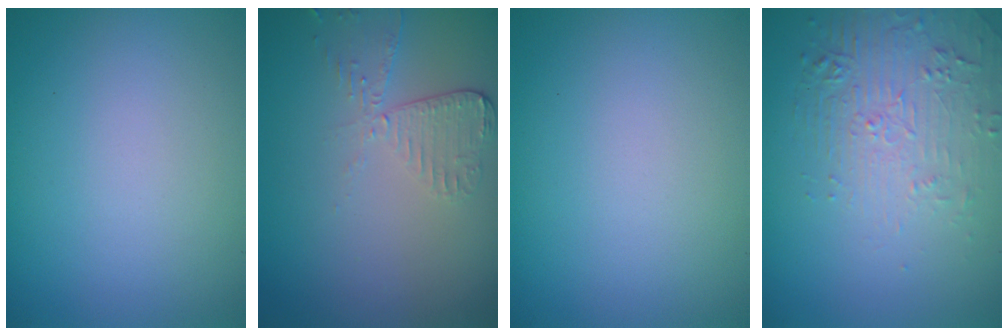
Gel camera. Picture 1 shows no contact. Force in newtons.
{"total": 2.6, "press": 2.3, "slide": 1.1}
{"total": 0.0}
{"total": 2.1, "press": 1.5, "slide": 1.5}